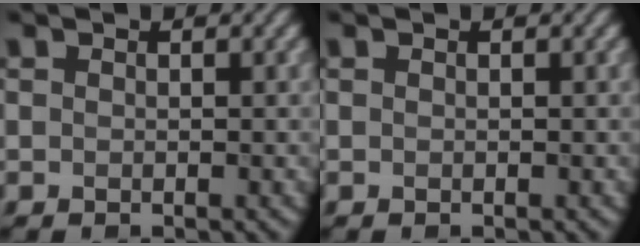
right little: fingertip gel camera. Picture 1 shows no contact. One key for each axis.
{"total": 0.0}